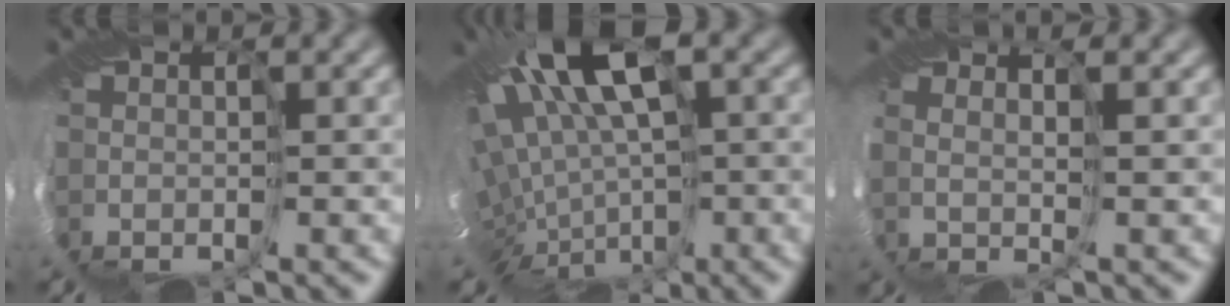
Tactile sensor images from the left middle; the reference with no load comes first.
{"total": 13.1, "force": [2.0, 6.3, 11.3], "torque": [-0.195, -0.019, 0.059]}
{"total": 1.7, "force": [1.6, 0.0, 0.8], "torque": [-0.004, 0.019, 0.013]}